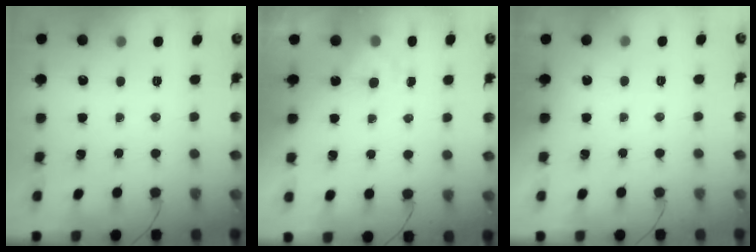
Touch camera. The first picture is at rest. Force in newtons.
{"total": 5.3, "press": 5.2, "slide": 1.1}
{"total": 1.9, "press": 1.9, "slide": 0.3}